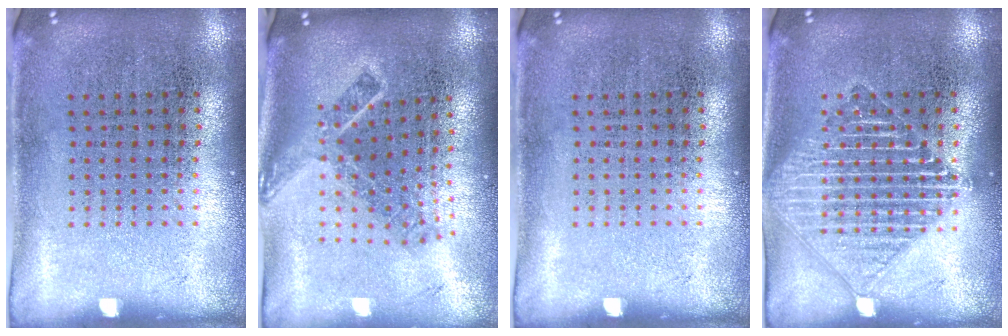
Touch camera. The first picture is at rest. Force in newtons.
{"total": 1.9, "press": 1.4, "slide": 1.4}
{"total": 0.0}
{"total": 3.4, "press": 3.3, "slide": 0.5}